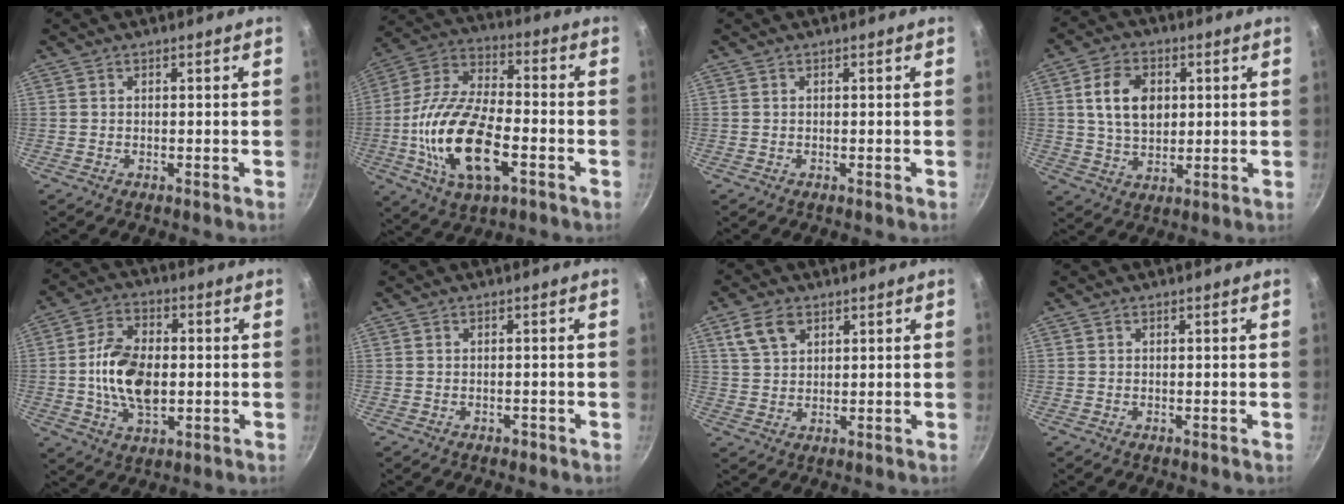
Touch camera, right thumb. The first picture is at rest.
{"total": 20.4, "force": [-5.4, 9.8, 17.0], "torque": [-0.322, 0.025, -0.109]}
{"total": 0.0}
{"total": 10.3, "force": [2.0, 7.3, 7.0], "torque": [-0.104, -0.002, 0.036]}
{"total": 12.8, "force": [-0.5, 7.8, 10.1], "torque": [-0.169, 0.011, -0.013]}
{"total": 0.9, "force": [-0.5, 0.6, 0.4], "torque": [-0.003, 0.006, -0.003]}
{"total": 6.2, "force": [3.2, 4.0, 3.6], "torque": [-0.056, -0.003, 0.064]}
{"total": 0.0}